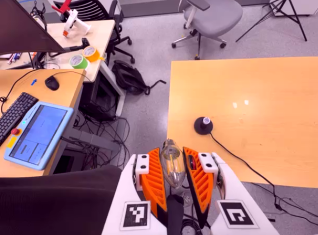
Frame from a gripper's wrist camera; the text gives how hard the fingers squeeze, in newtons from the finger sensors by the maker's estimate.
{"total": 13.1, "left": 14.0, "right": 12.2}